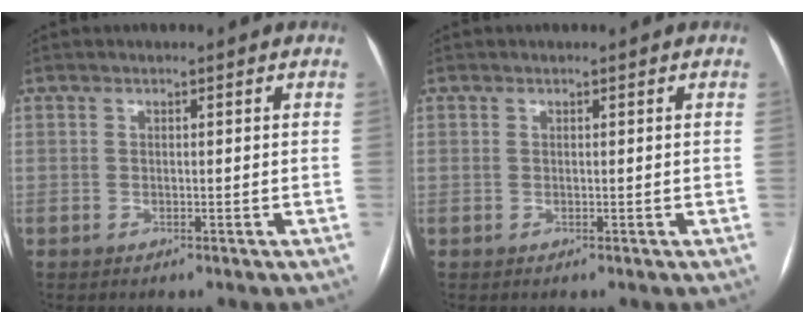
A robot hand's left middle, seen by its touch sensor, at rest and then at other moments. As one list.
[{"total": 0.0}]